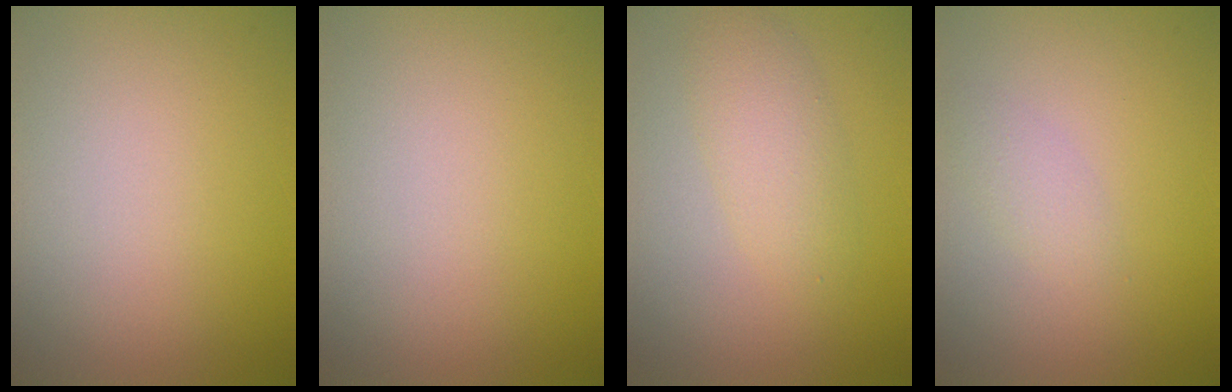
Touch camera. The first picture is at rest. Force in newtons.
{"total": 0.0}
{"total": 2.9, "press": 2.9, "slide": 0.1}
{"total": 1.2, "press": 1.2, "slide": 0.1}